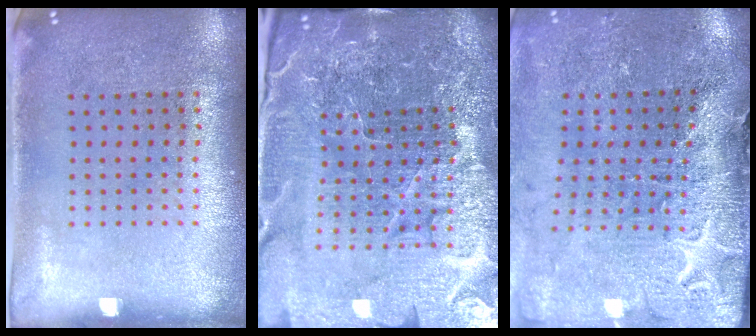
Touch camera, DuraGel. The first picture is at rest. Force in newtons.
{"total": 6.6, "press": 5.8, "slide": 3.1}
{"total": 3.5, "press": 3.4, "slide": 0.8}